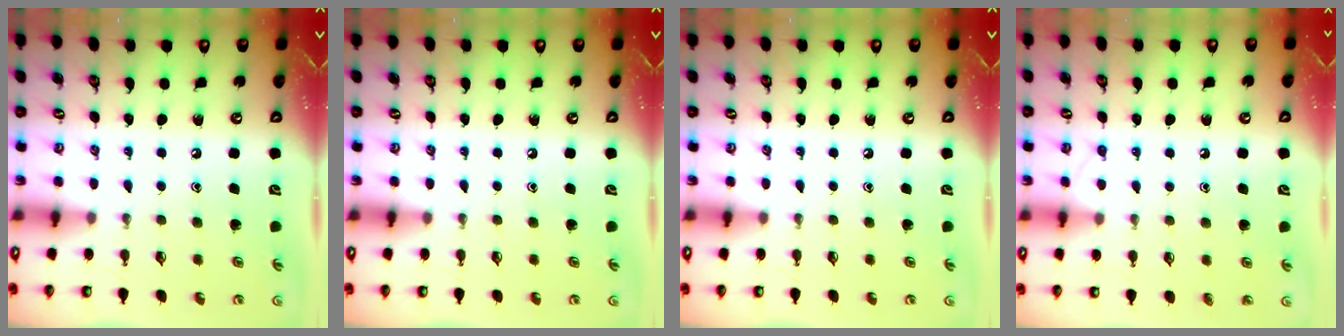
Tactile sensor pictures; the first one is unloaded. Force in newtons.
{"total": 0.0}
{"total": 0.0}
{"total": 7.1, "press": 7.1, "slide": 0.9}